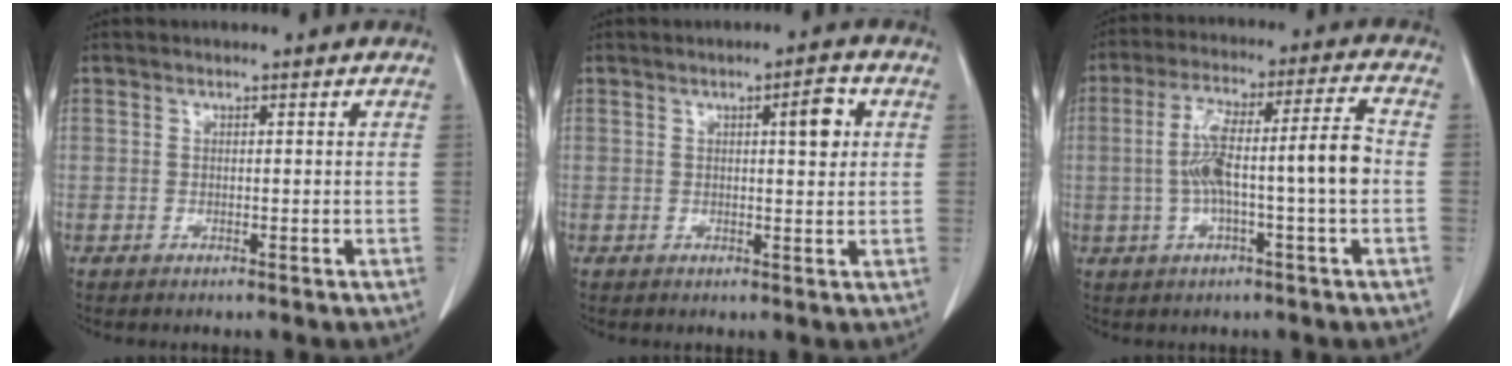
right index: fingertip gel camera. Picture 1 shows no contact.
{"total": 4.1, "force": [1.3, 0.9, 3.8], "torque": [-0.055, 0.003, 0.018]}
{"total": 11.7, "force": [-1.1, 0.9, 11.6], "torque": [-0.209, 0.028, -0.019]}